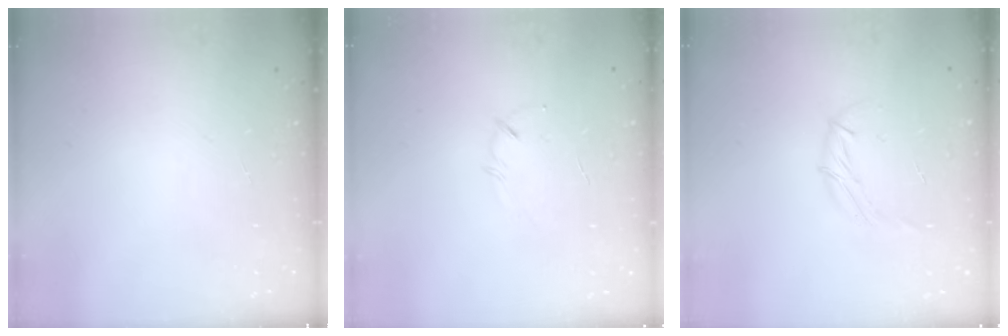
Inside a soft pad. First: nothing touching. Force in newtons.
{"total": 2.1, "press": 2.1, "slide": 0.4}
{"total": 6.0, "press": 6.0, "slide": 0.4}